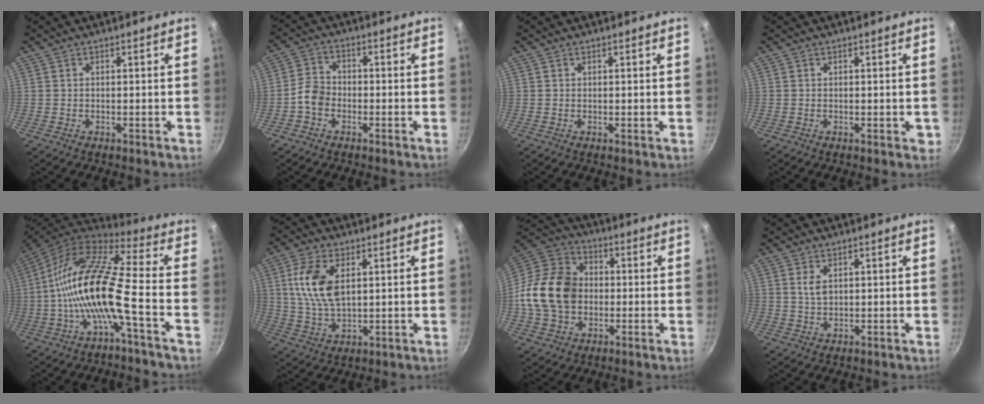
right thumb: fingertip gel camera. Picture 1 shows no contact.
{"total": 4.5, "force": [-2.0, 3.4, 2.2], "torque": [-0.032, 0.026, -0.046]}
{"total": 0.0}
{"total": 1.3, "force": [-0.1, 0.6, 1.2], "torque": [-0.004, 0.000, -0.002]}
{"total": 16.6, "force": [-4.0, 3.4, 15.8], "torque": [-0.302, 0.044, -0.092]}
{"total": 10.9, "force": [2.8, 6.0, 8.7], "torque": [-0.167, -0.009, 0.056]}
{"total": 17.2, "force": [-1.1, 13.4, 10.8], "torque": [-0.181, 0.030, -0.033]}
{"total": 2.9, "force": [1.0, 1.8, 2.1], "torque": [-0.035, -0.006, 0.020]}